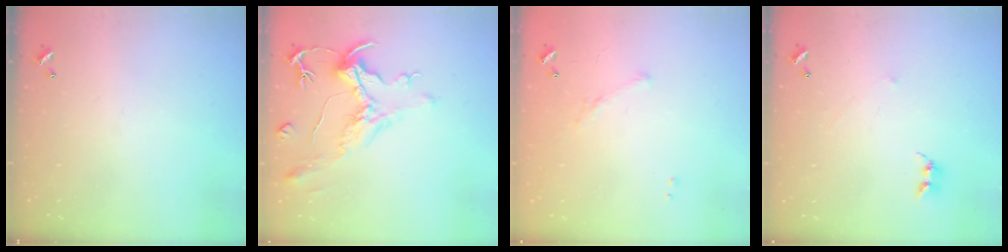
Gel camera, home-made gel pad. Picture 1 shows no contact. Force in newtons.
{"total": 1.9, "press": 1.4, "slide": 1.2}
{"total": 5.9, "press": 5.9, "slide": 0.8}
{"total": 2.6, "press": 2.6, "slide": 0.3}